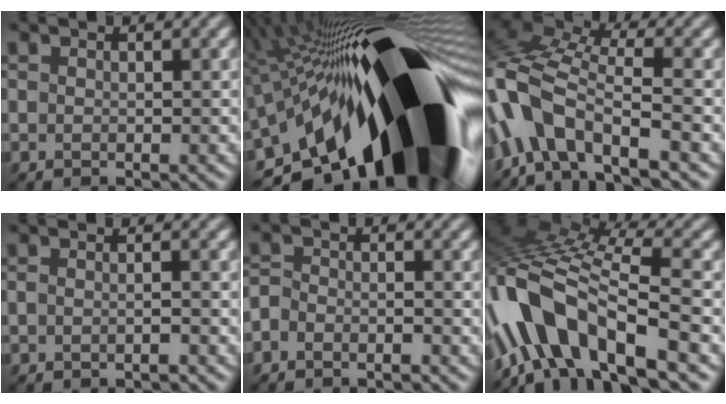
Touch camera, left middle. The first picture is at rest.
{"total": 22.5, "force": [-6.4, 9.1, 19.6], "torque": [-0.296, -0.029, -0.119]}
{"total": 9.9, "force": [-4.2, 4.6, 7.7], "torque": [-0.145, 0.014, -0.091]}
{"total": 1.1, "force": [-0.4, 0.3, 0.9], "torque": [-0.012, -0.002, -0.011]}
{"total": 2.1, "force": [-1.6, 1.1, 0.9], "torque": [-0.001, 0.007, -0.038]}
{"total": 13.0, "force": [-5.7, 5.0, 10.5], "torque": [-0.188, 0.013, -0.103]}